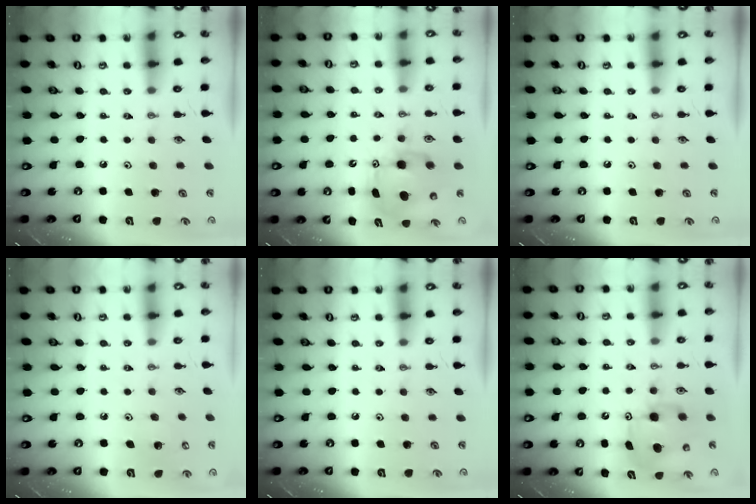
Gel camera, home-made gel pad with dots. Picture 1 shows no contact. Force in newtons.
{"total": 9.5, "press": 9.3, "slide": 2.1}
{"total": 0.0}
{"total": 5.2, "press": 5.2, "slide": 0.4}
{"total": 0.0}
{"total": 7.8, "press": 7.7, "slide": 0.4}